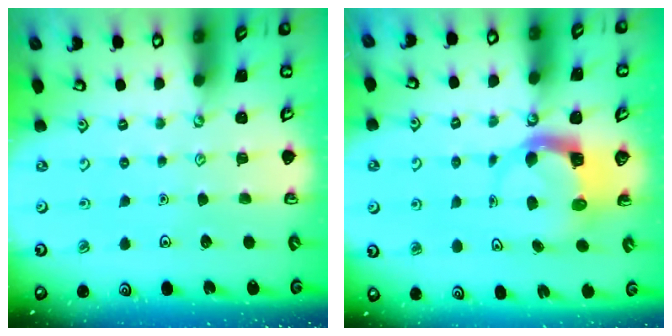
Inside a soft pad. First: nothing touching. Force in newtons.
{"total": 3.8, "press": 3.8, "slide": 0.5}